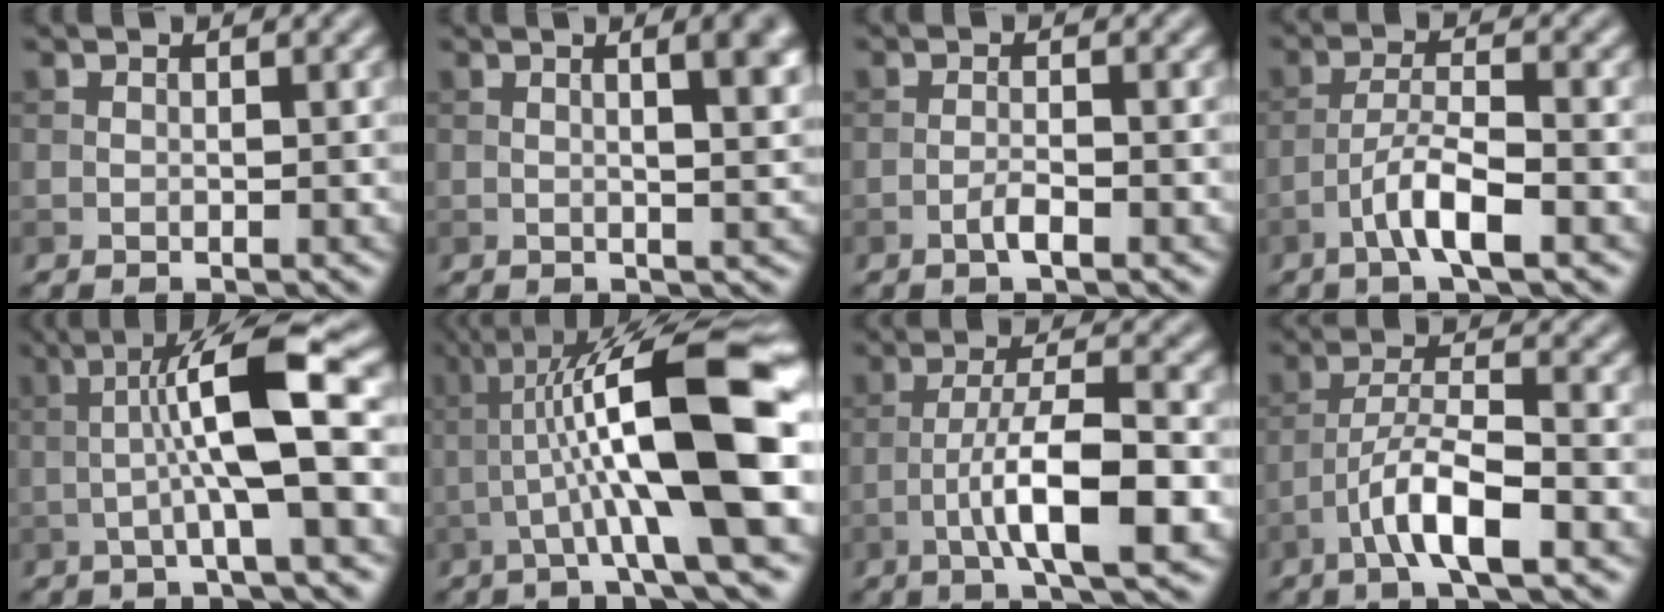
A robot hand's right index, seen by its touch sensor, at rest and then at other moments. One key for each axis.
{"total": 6.4, "fx": 1.6, "fy": 2.6, "fz": 5.5, "tx": -0.027, "ty": 0.032, "tz": 0.004}
{"total": 1.6, "fx": -0.9, "fy": 0.3, "fz": 1.3, "tx": -0.025, "ty": 0.004, "tz": -0.020}
{"total": 4.5, "fx": -2.4, "fy": 0.9, "fz": 3.7, "tx": -0.070, "ty": 0.009, "tz": -0.050}
{"total": 8.3, "fx": -0.1, "fy": 1.0, "fz": 8.2, "tx": -0.130, "ty": 0.016, "tz": -0.006}
{"total": 12.8, "fx": -0.3, "fy": 2.2, "fz": 12.6, "tx": -0.197, "ty": 0.023, "tz": -0.004}
{"total": 7.7, "fx": -2.7, "fy": 1.7, "fz": 7.0, "tx": -0.117, "ty": 0.010, "tz": -0.051}
{"total": 5.8, "fx": -3.0, "fy": 1.4, "fz": 4.8, "tx": -0.088, "ty": 0.009, "tz": -0.058}